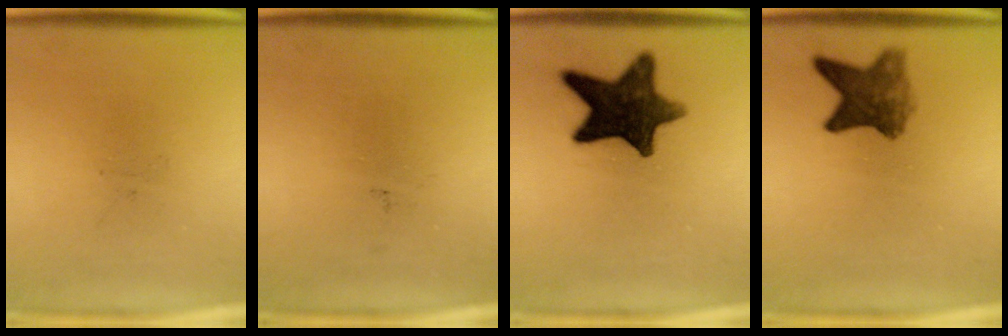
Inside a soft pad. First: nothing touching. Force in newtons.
{"total": 0.0}
{"total": 13.6}
{"total": 6.1}